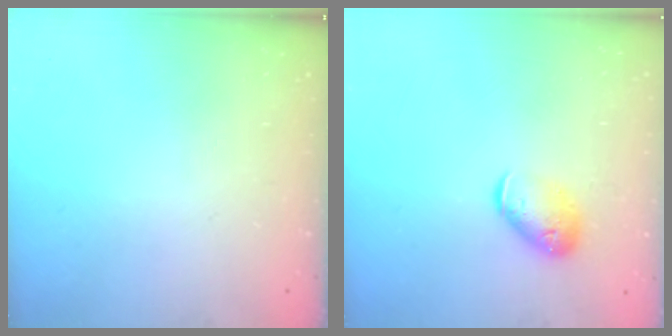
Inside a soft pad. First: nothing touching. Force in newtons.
{"total": 10.0, "press": 9.9, "slide": 1.5}